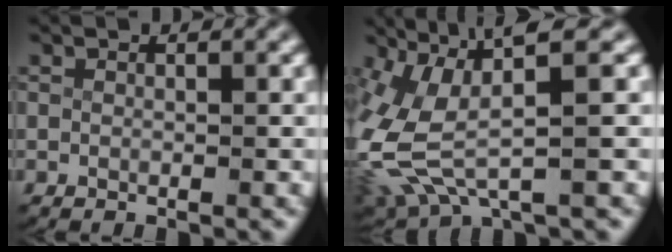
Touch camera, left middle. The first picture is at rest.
{"total": 8.0, "force": [0.8, 5.0, 6.2], "torque": [-0.151, -0.012, 0.023]}